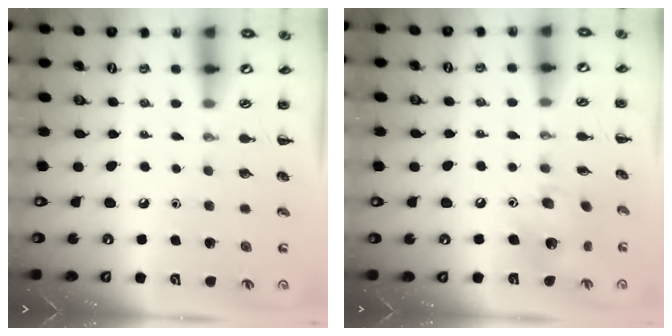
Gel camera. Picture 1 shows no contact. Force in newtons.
{"total": 7.3, "press": 7.3, "slide": 0.4}